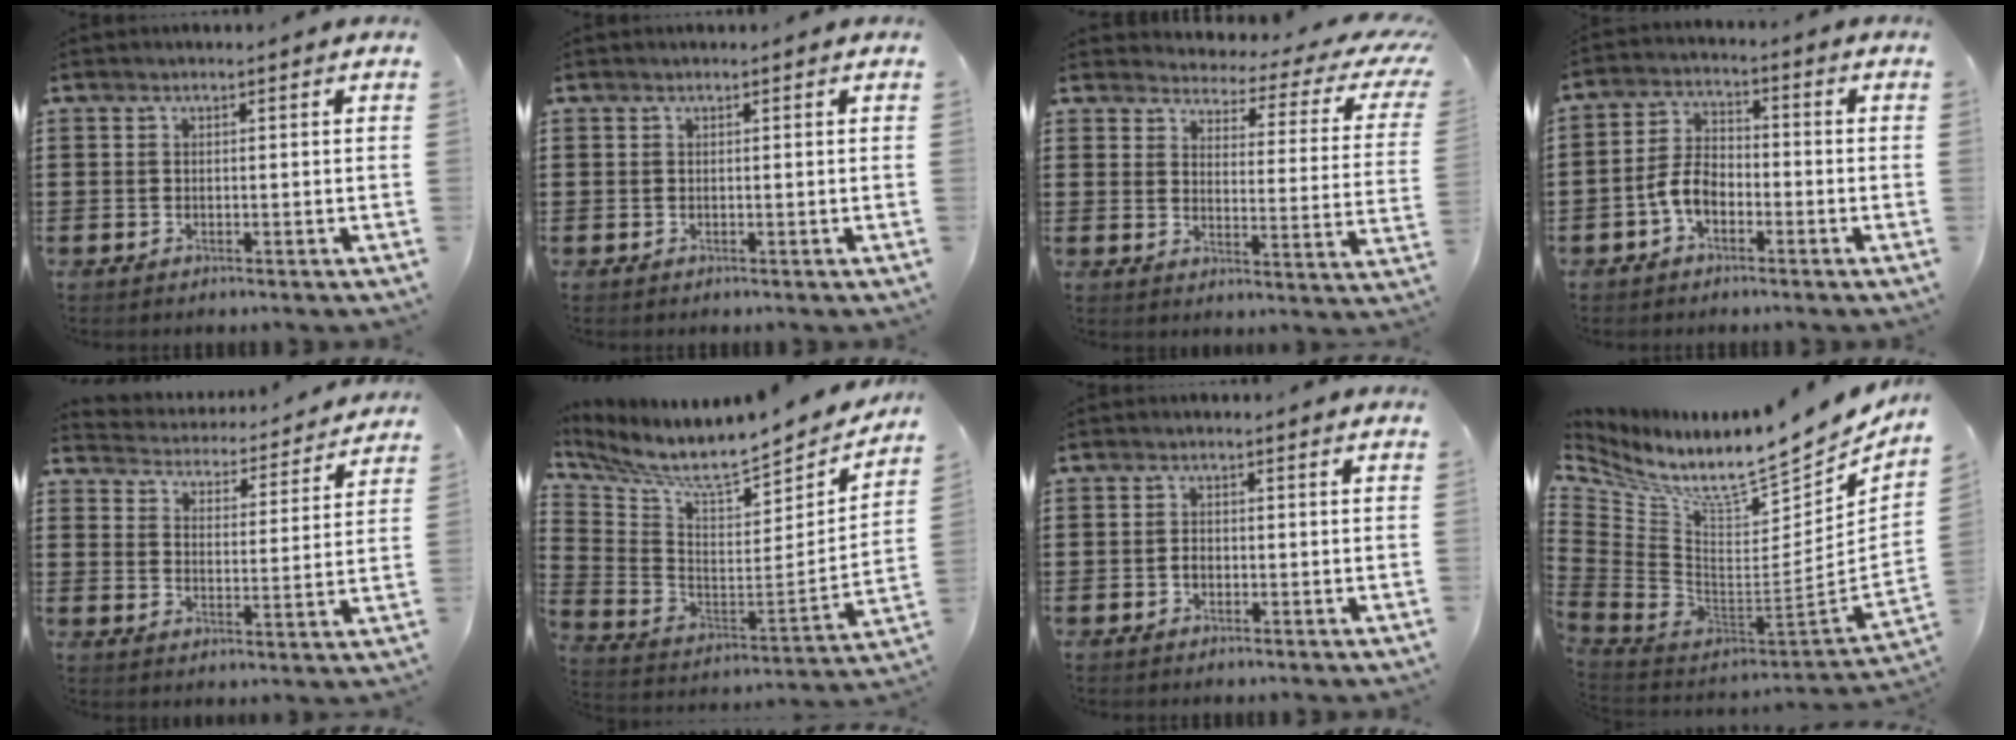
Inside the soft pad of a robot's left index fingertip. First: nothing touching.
{"total": 0.0}
{"total": 3.4, "force": [2.9, 1.0, 1.4], "torque": [-0.041, -0.027, 0.041]}
{"total": 5.4, "force": [-2.5, 3.0, 3.7], "torque": [-0.092, 0.004, -0.054]}
{"total": 3.9, "force": [3.9, 0.1, -0.3], "torque": [-0.021, -0.037, 0.061]}
{"total": 7.2, "force": [6.2, 0.8, 3.5], "torque": [-0.094, -0.068, 0.096]}
{"total": 1.4, "force": [-0.3, 0.9, 1.0], "torque": [-0.022, 0.002, -0.005]}
{"total": 10.7, "force": [8.3, 1.6, 6.6], "torque": [-0.132, -0.089, 0.132]}